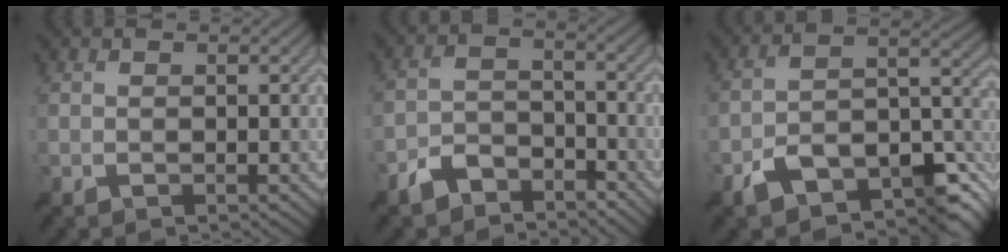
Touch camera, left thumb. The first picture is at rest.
{"total": 5.1, "force": [-4.1, 2.5, 1.7], "torque": [-0.035, -0.004, -0.089]}
{"total": 11.3, "force": [-7.2, 4.6, 7.3], "torque": [-0.114, -0.012, -0.132]}